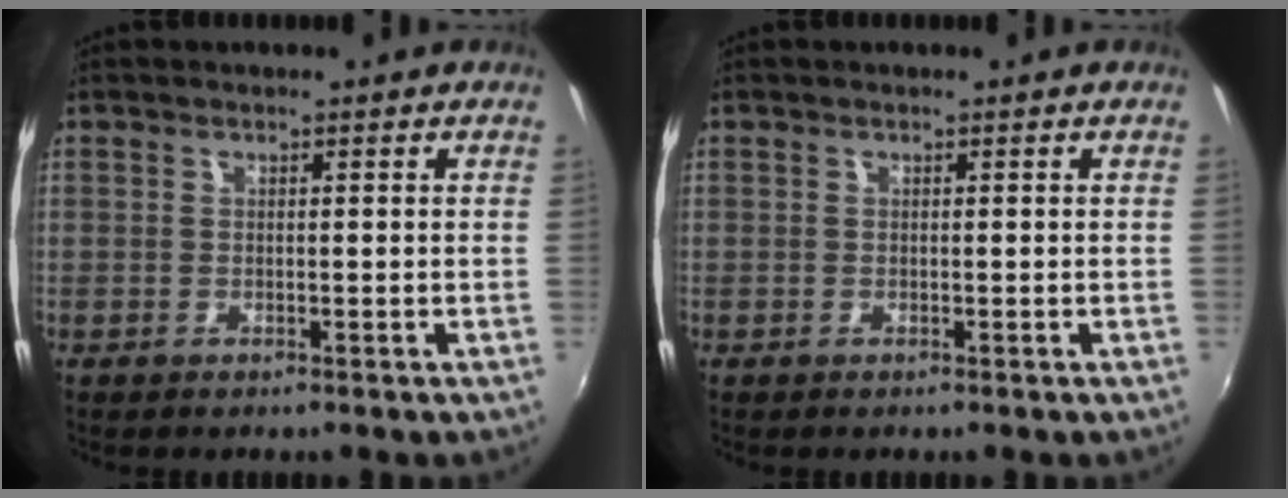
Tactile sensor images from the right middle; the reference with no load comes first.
{"total": 0.0}